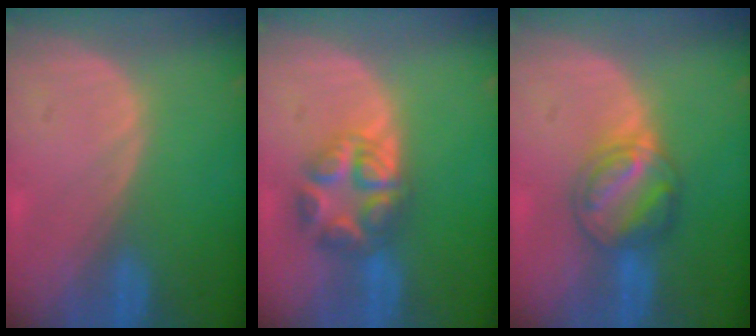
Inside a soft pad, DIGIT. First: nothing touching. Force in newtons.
{"total": 6.5, "press": 6.5, "slide": 0.1}
{"total": 6.1, "press": 6.0, "slide": 0.8}